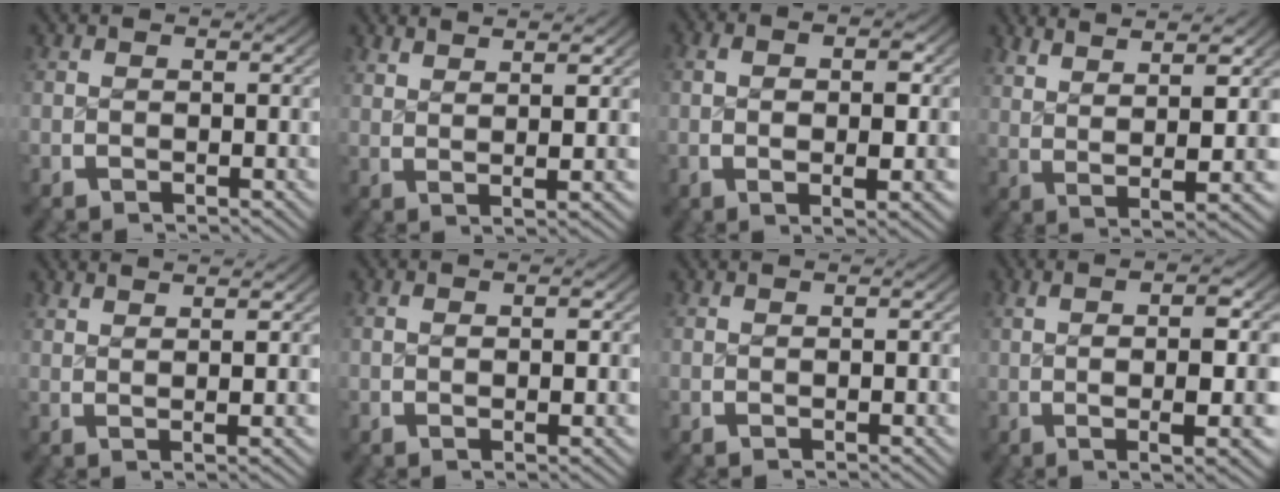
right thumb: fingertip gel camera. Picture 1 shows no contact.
{"total": 3.7, "force": [2.6, 0.3, 2.7], "torque": [-0.036, 0.002, 0.049]}
{"total": 4.8, "force": [-0.1, 1.8, 4.4], "torque": [-0.065, -0.004, 0.000]}
{"total": 7.5, "force": [2.8, 3.0, 6.3], "torque": [-0.108, -0.010, 0.059]}
{"total": 2.8, "force": [2.0, 0.0, 2.0], "torque": [-0.026, 0.002, 0.040]}
{"total": 2.0, "force": [0.3, 0.4, 1.9], "torque": [-0.024, 0.001, 0.010]}
{"total": 0.6, "force": [0.4, -0.2, 0.4], "torque": [-0.007, 0.000, 0.010]}
{"total": 8.3, "force": [0.1, 2.2, 8.0], "torque": [-0.110, 0.002, 0.008]}